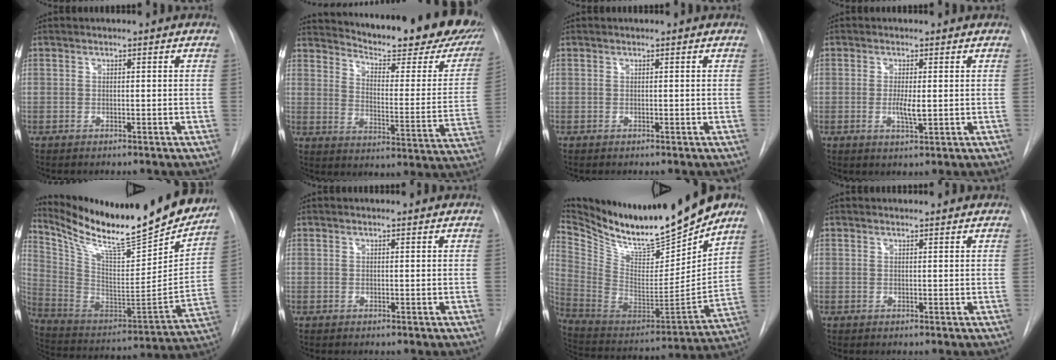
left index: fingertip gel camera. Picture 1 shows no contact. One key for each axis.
{"total": 27.2, "fx": 23.1, "fy": 5.1, "fz": 13.5, "tx": -0.196, "ty": -0.085, "tz": 0.278}
{"total": 0.0}
{"total": 2.8, "fx": -0.4, "fy": 0.5, "fz": 2.7, "tx": -0.051, "ty": -0.009, "tz": -0.006}
{"total": 26.4, "fx": 23.1, "fy": 3.9, "fz": 12.3, "tx": -0.220, "ty": -0.069, "tz": 0.348}
{"total": 0.8, "fx": 0.8, "fy": 0.0, "fz": 0.0, "tx": -0.008, "ty": 0.003, "tz": 0.007}
{"total": 21.8, "fx": 19.0, "fy": 3.6, "fz": 10.1, "tx": -0.187, "ty": -0.046, "tz": 0.321}
{"total": 2.2, "fx": 2.2, "fy": 0.2, "fz": 0.2, "tx": -0.009, "ty": 0.006, "tz": 0.022}